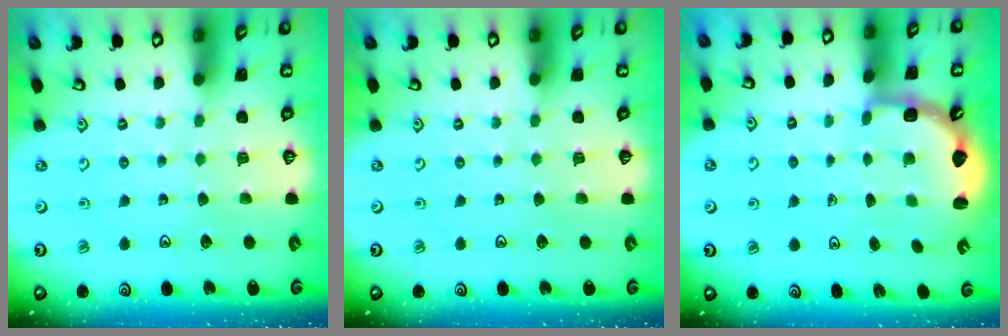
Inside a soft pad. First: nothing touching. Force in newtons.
{"total": 0.0}
{"total": 3.3, "press": 2.3, "slide": 2.3}